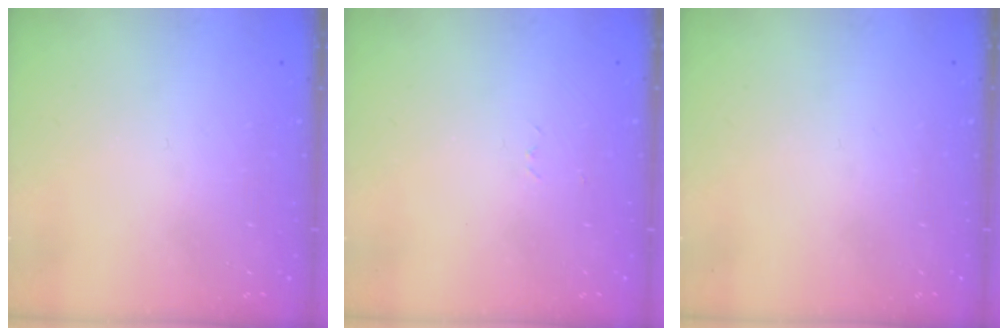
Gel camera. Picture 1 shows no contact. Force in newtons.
{"total": 2.6, "press": 2.6, "slide": 0.4}
{"total": 0.0}